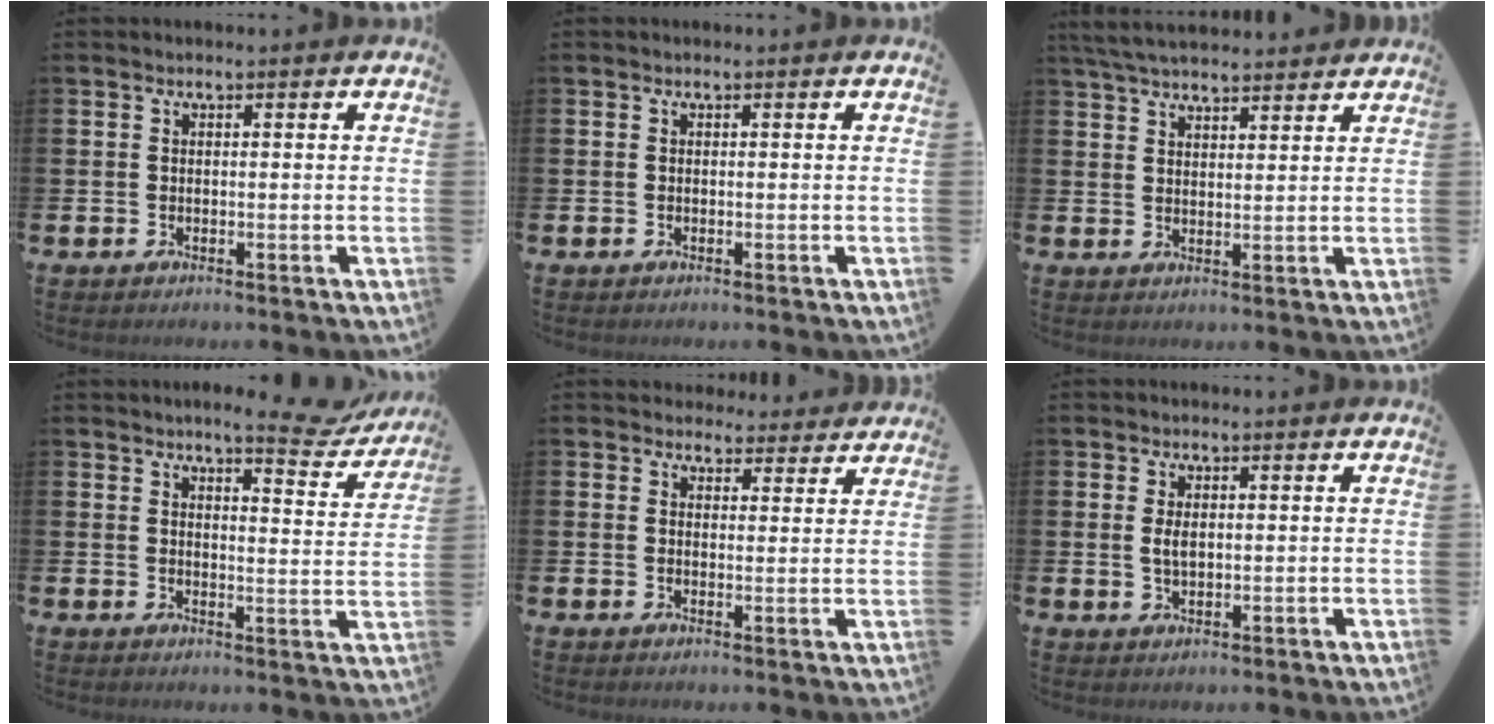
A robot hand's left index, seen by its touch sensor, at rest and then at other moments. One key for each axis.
{"total": 0.0}
{"total": 4.8, "fx": 4.7, "fy": 0.7, "fz": 1.0, "tx": -0.037, "ty": -0.015, "tz": 0.088}
{"total": 6.1, "fx": 5.3, "fy": 1.0, "fz": 2.9, "tx": -0.042, "ty": -0.028, "tz": 0.086}
{"total": 3.6, "fx": 3.3, "fy": 1.5, "fz": -0.1, "tx": 0.003, "ty": -0.016, "tz": 0.057}
{"total": 2.2, "fx": 0.6, "fy": 1.1, "fz": 1.8, "tx": -0.025, "ty": 0.000, "tz": 0.007}